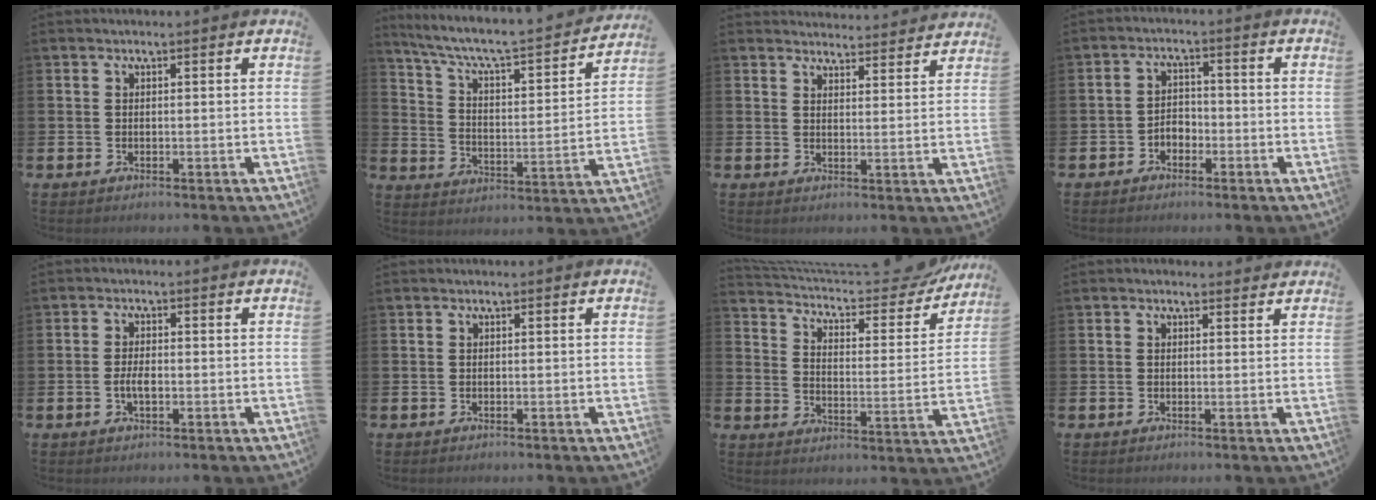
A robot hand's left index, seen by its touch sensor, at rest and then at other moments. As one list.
[{"total": 6.7, "force": [6.0, 1.0, 2.8], "torque": [-0.088, -0.049, 0.095]}, {"total": 3.8, "force": [3.8, 0.2, -0.2], "torque": [0.006, -0.030, 0.067]}, {"total": 2.5, "force": [-1.9, 1.5, 0.6], "torque": [-0.022, 0.010, -0.042]}, {"total": 2.4, "force": [-0.6, 1.1, 2.1], "torque": [-0.030, -0.002, -0.014]}, {"total": 0.0}, {"total": 6.0, "force": [5.4, 1.8, 1.8], "torque": [-0.055, -0.048, 0.085]}, {"total": 0.6, "force": [0.6, 0.3, 0.2], "torque": [0.005, 0.000, 0.008]}]